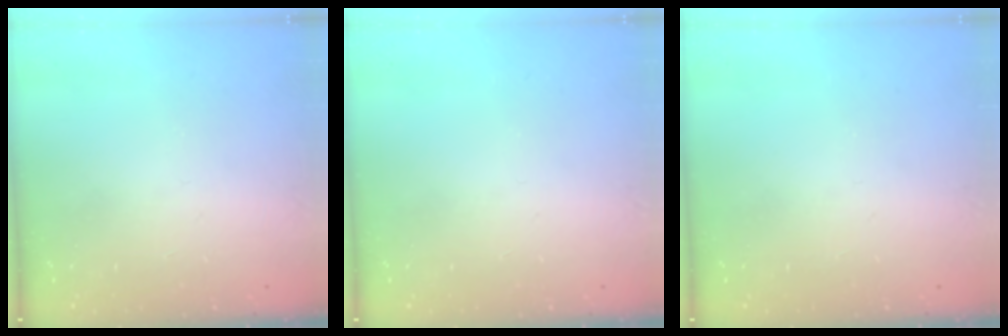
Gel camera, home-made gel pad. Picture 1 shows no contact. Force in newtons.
{"total": 0.0}
{"total": 0.0}